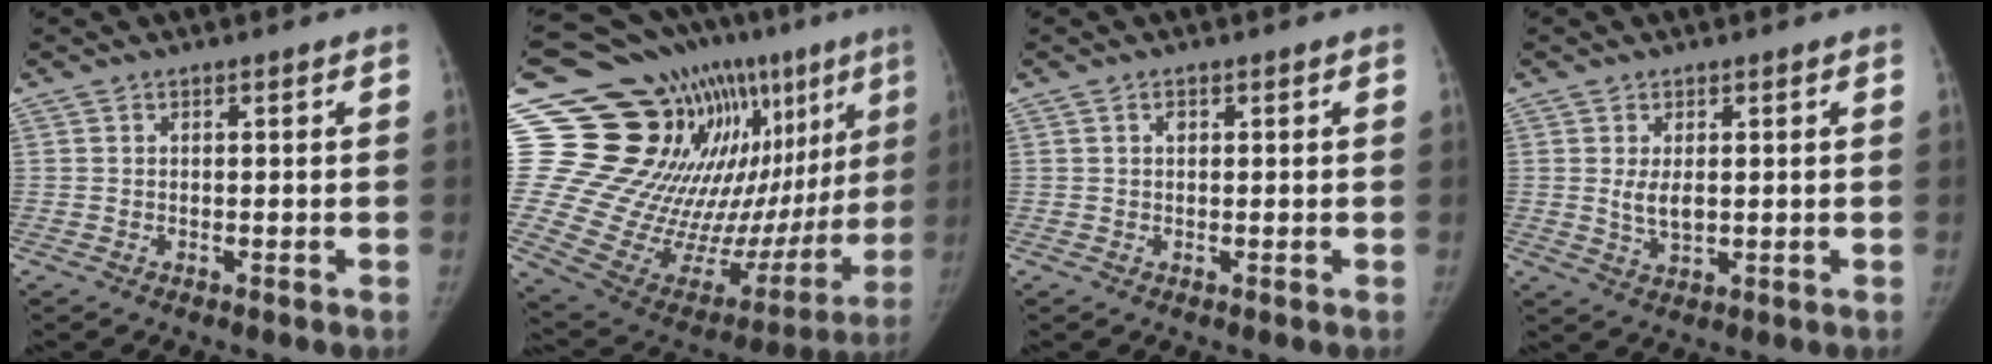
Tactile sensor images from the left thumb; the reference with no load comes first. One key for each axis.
{"total": 31.1, "fx": 14.4, "fy": 14.9, "fz": 23.1, "tx": -0.300, "ty": -0.017, "tz": 0.252}
{"total": 1.0, "fx": 0.4, "fy": 0.8, "fz": 0.6, "tx": -0.004, "ty": 0.000, "tz": 0.006}
{"total": 3.9, "fx": 0.6, "fy": 2.3, "fz": 3.1, "tx": -0.050, "ty": -0.012, "tz": 0.017}